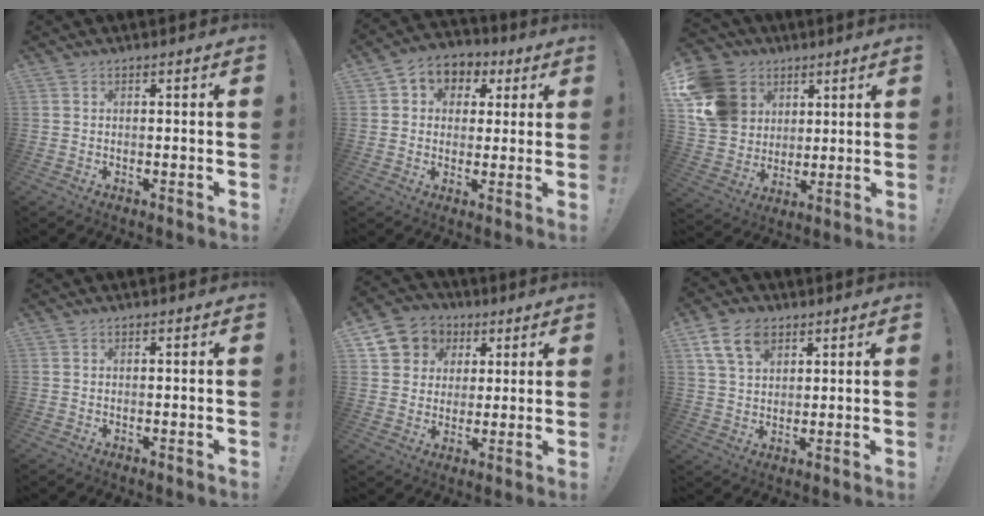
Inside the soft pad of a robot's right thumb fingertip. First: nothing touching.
{"total": 6.4, "force": [0.7, 6.0, 2.0], "torque": [-0.025, 0.002, 0.020]}
{"total": 16.8, "force": [5.8, 14.1, 7.0], "torque": [-0.123, -0.017, 0.132]}
{"total": 0.0}
{"total": 9.1, "force": [2.9, 8.3, 2.3], "torque": [-0.030, -0.016, 0.064]}
{"total": 10.0, "force": [5.5, 6.3, 5.4], "torque": [-0.091, -0.015, 0.106]}